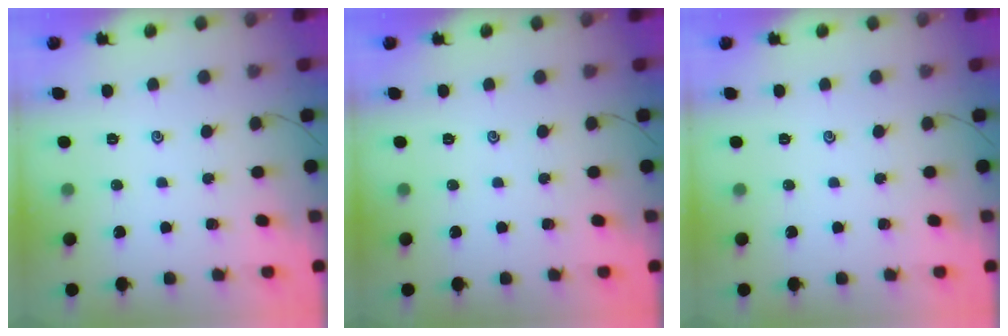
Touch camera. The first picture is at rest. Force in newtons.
{"total": 0.0}
{"total": 0.0}